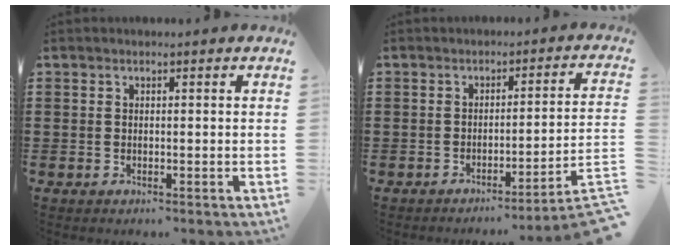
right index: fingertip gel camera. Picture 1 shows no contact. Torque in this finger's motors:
{"motor_torque": [1.28, -0.86, 0.21, 0.02]}